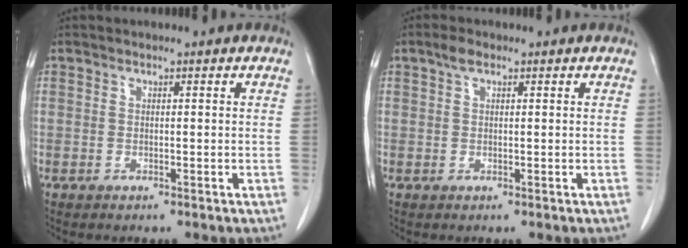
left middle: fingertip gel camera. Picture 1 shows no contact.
{"total": 1.5, "force": [0.9, 0.6, 1.1], "torque": [-0.023, 0.010, 0.017]}